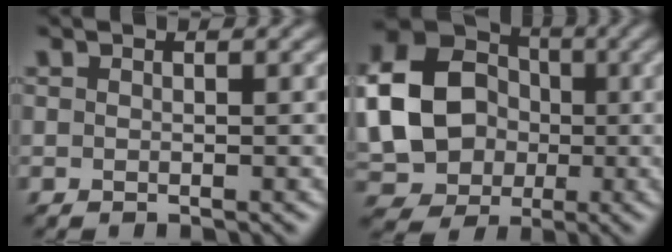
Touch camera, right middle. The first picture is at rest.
{"total": 13.2, "force": [-0.3, 11.2, 7.1], "torque": [-0.178, 0.000, -0.017]}